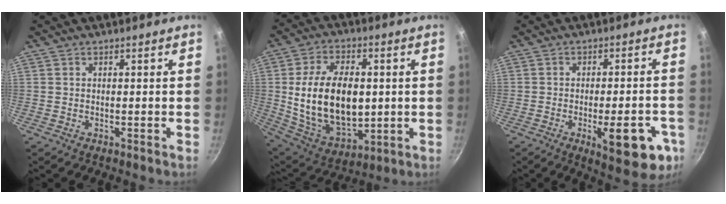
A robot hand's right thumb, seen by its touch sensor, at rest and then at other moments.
{"total": 20.7, "force": [0.7, 12.7, 16.3], "torque": [-0.274, -0.010, 0.028]}
{"total": 15.0, "force": [-4.5, 5.2, 13.3], "torque": [-0.144, -0.002, -0.051]}